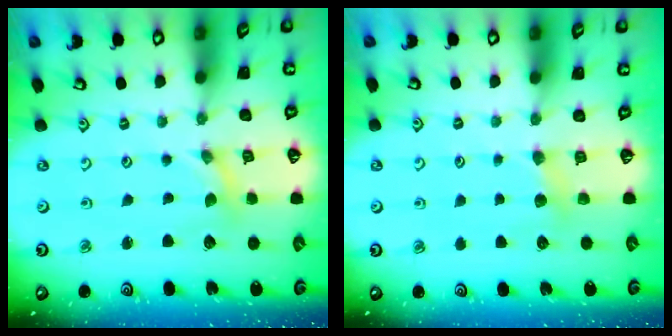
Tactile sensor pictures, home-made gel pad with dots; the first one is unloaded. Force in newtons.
{"total": 4.2, "press": 4.1, "slide": 0.8}